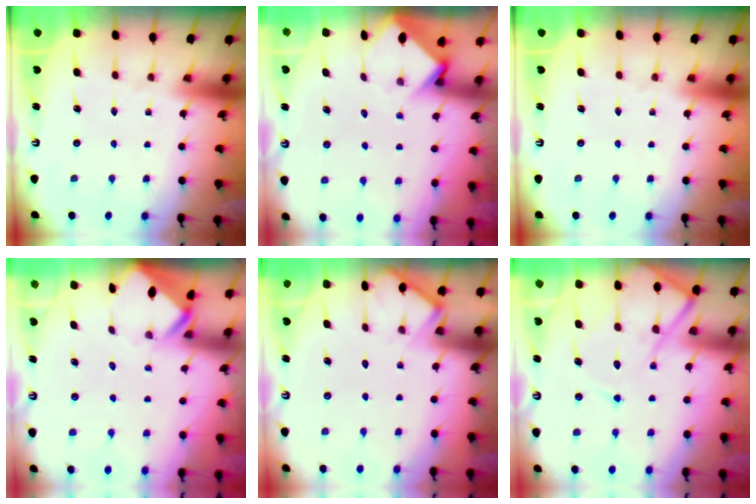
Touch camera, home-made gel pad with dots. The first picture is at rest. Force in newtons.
{"total": 3.7, "press": 3.7, "slide": 0.3}
{"total": 0.0}
{"total": 2.8, "press": 2.8, "slide": 0.2}
{"total": 5.5, "press": 5.5, "slide": 0.4}
{"total": 14.1, "press": 14.1, "slide": 1.3}